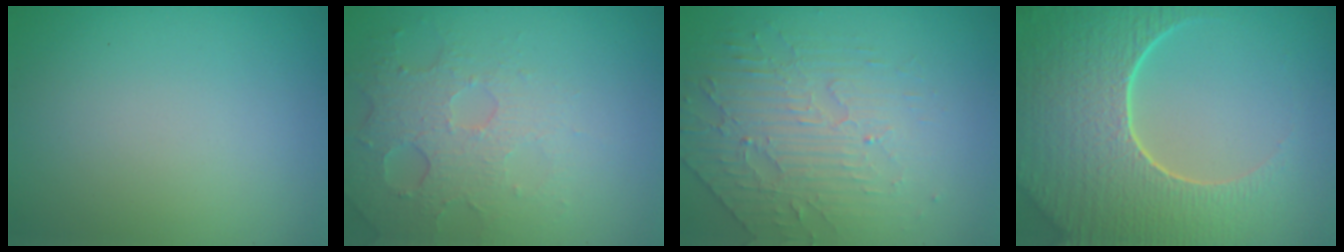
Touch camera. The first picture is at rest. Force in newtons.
{"total": 5.0, "press": 3.3, "slide": 3.7}
{"total": 4.5, "press": 3.4, "slide": 3.0}
{"total": 9.0, "press": 6.3, "slide": 6.5}